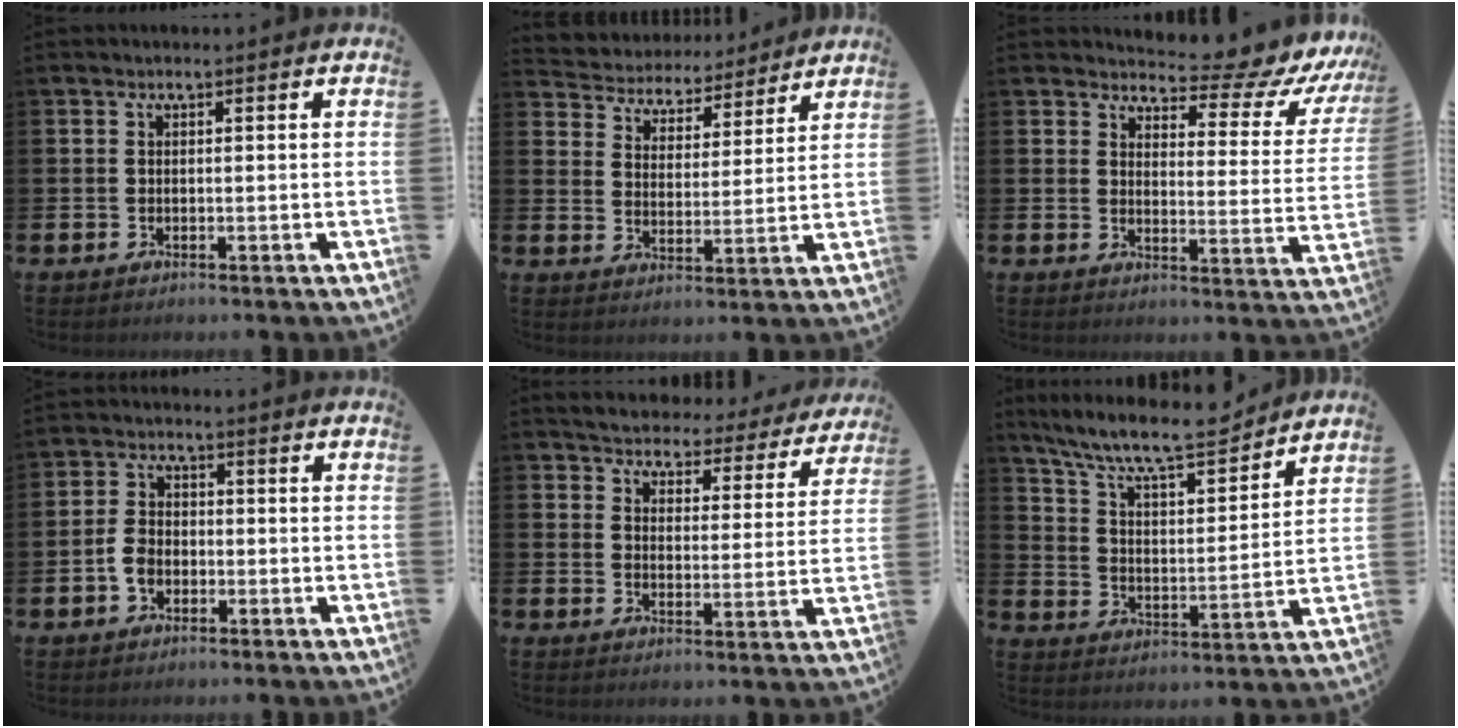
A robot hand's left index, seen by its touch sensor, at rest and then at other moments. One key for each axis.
{"total": 4.8, "fx": 4.4, "fy": 1.9, "fz": -0.4, "tx": -0.029, "ty": -0.039, "tz": 0.074}
{"total": 6.0, "fx": 5.3, "fy": 1.9, "fz": 2.1, "tx": -0.041, "ty": -0.049, "tz": 0.084}
{"total": 3.6, "fx": -1.1, "fy": 2.6, "fz": 2.2, "tx": -0.034, "ty": 0.006, "tz": -0.024}
{"total": 4.5, "fx": 4.4, "fy": 0.8, "fz": 0.0, "tx": -0.024, "ty": -0.040, "tz": 0.072}
{"total": 10.1, "fx": 9.1, "fy": 1.9, "fz": 3.9, "tx": -0.102, "ty": -0.062, "tz": 0.156}